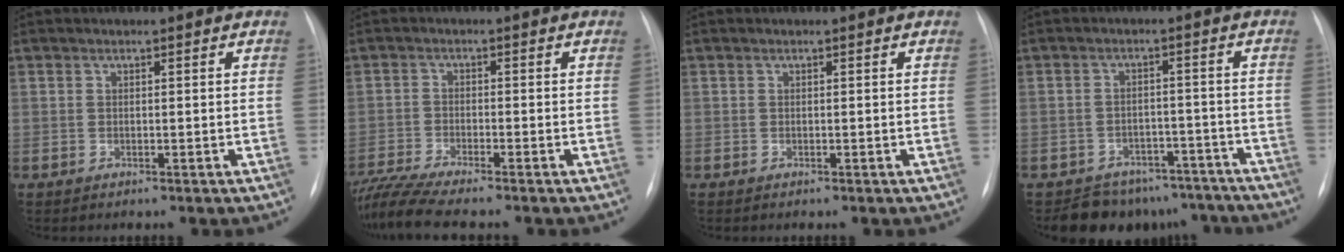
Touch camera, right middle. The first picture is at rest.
{"total": 8.0, "force": [-7.1, -0.9, 3.6], "torque": [-0.066, -0.020, -0.124]}
{"total": 0.0}
{"total": 10.0, "force": [-8.4, 5.3, 0.9], "torque": [0.012, 0.024, -0.102]}